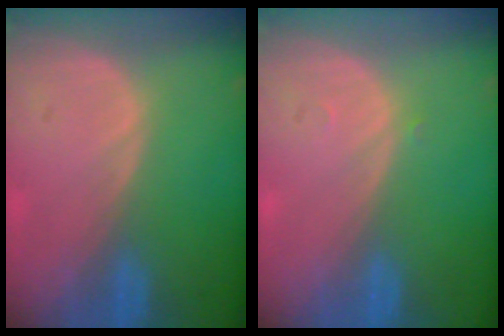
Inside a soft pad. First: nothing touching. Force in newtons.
{"total": 0.5, "press": 0.4, "slide": 0.3}